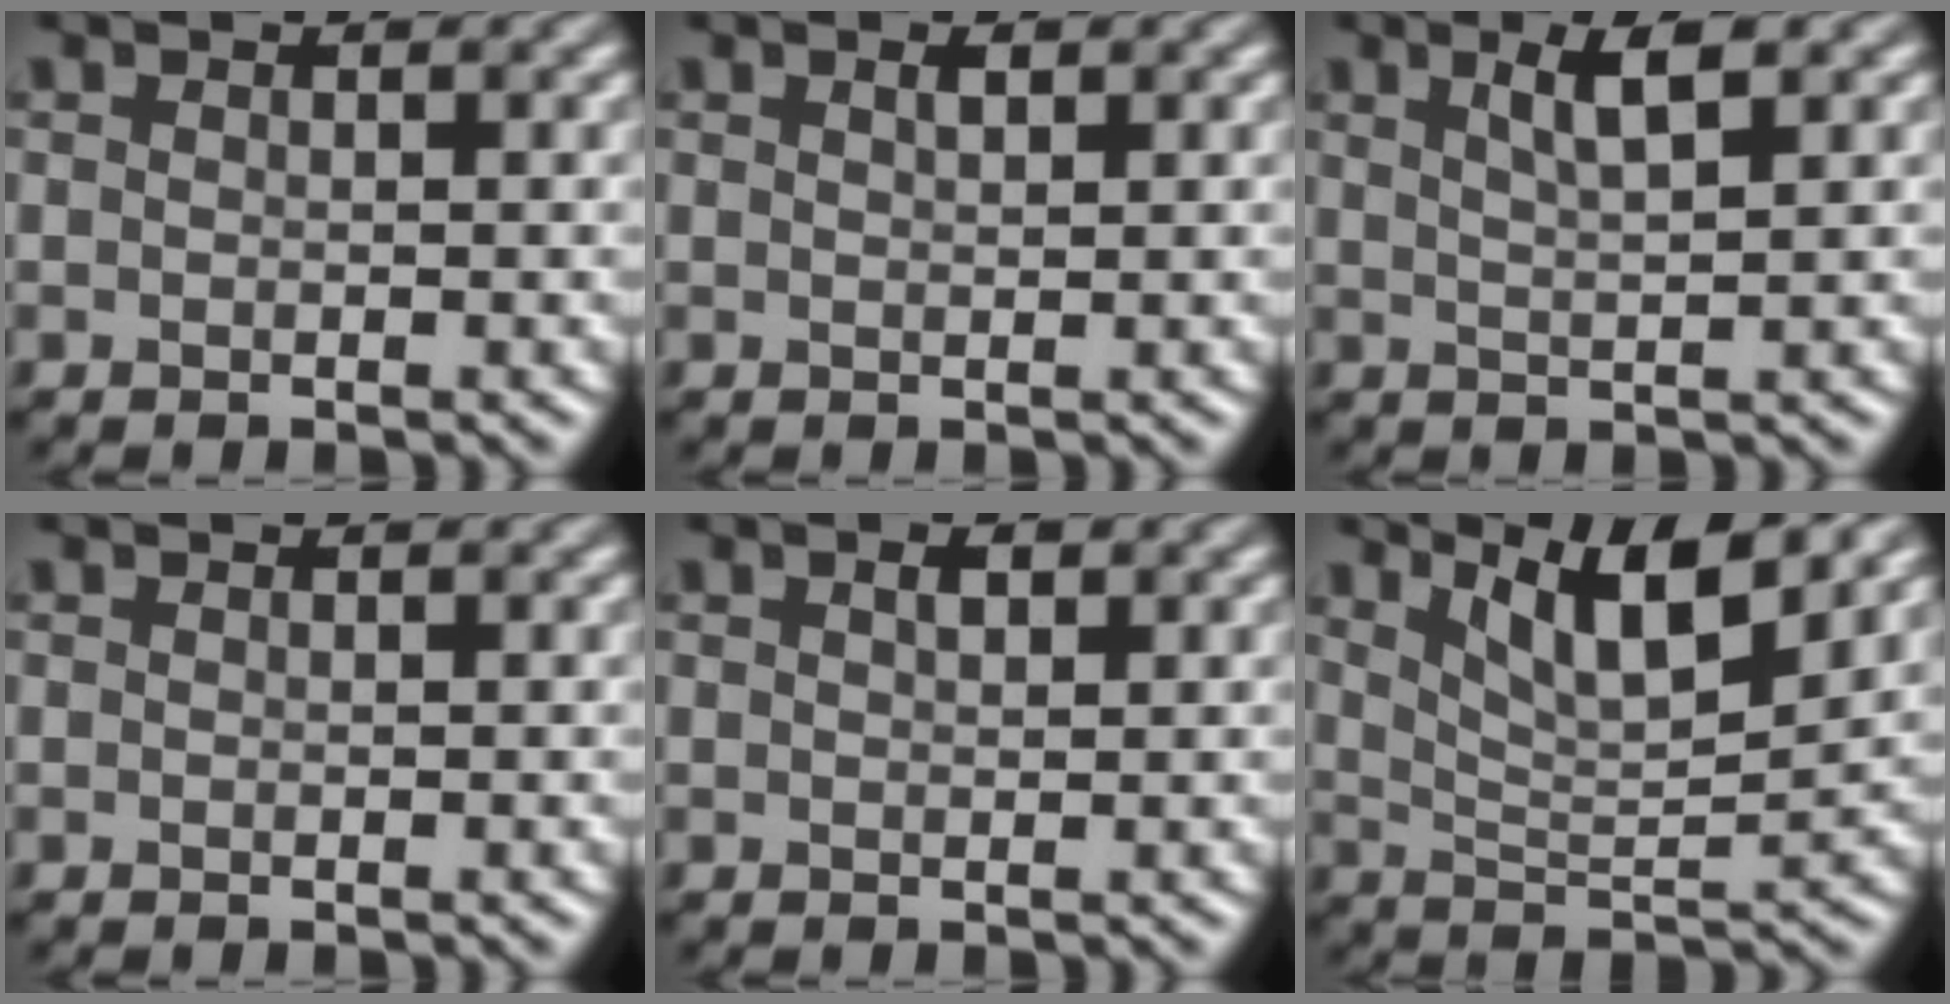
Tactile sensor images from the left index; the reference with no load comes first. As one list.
[{"total": 0.8, "force": [0.5, 0.2, 0.6], "torque": [-0.011, 0.000, 0.009]}, {"total": 3.3, "force": [1.6, 0.8, 2.8], "torque": [-0.038, 0.004, 0.026]}, {"total": 0.0}, {"total": 1.0, "force": [0.5, 0.4, 0.8], "torque": [-0.015, 0.000, 0.010]}, {"total": 7.1, "force": [4.6, 1.7, 5.2], "torque": [-0.079, 0.005, 0.077]}]